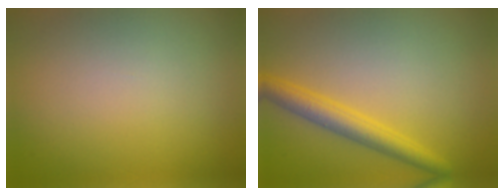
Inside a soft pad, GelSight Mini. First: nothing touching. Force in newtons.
{"total": 3.5, "press": 3.5, "slide": 0.1}